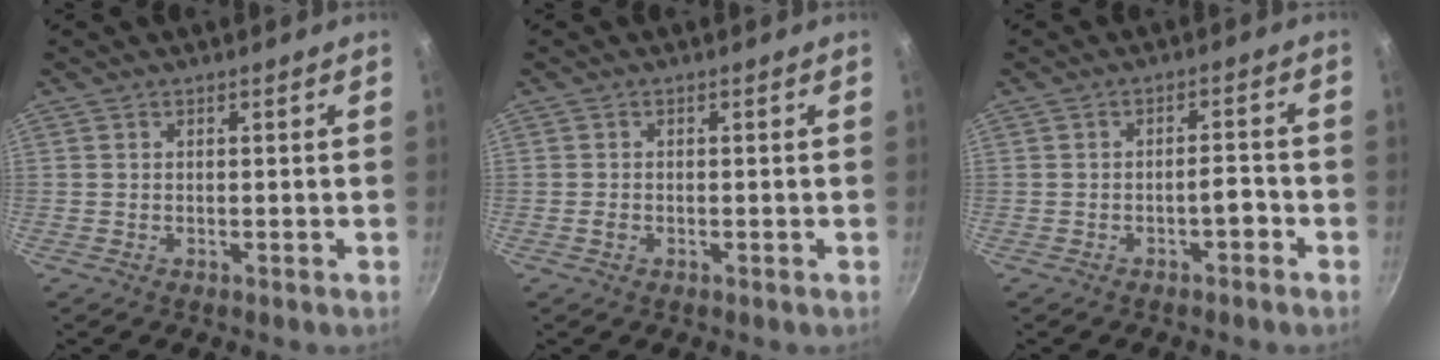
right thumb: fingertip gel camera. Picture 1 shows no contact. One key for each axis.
{"total": 0.9, "fx": -0.4, "fy": 0.6, "fz": 0.4, "tx": -0.007, "ty": 0.002, "tz": -0.008}
{"total": 2.8, "fx": -1.7, "fy": 1.1, "fz": 2.0, "tx": -0.018, "ty": 0.024, "tz": -0.021}